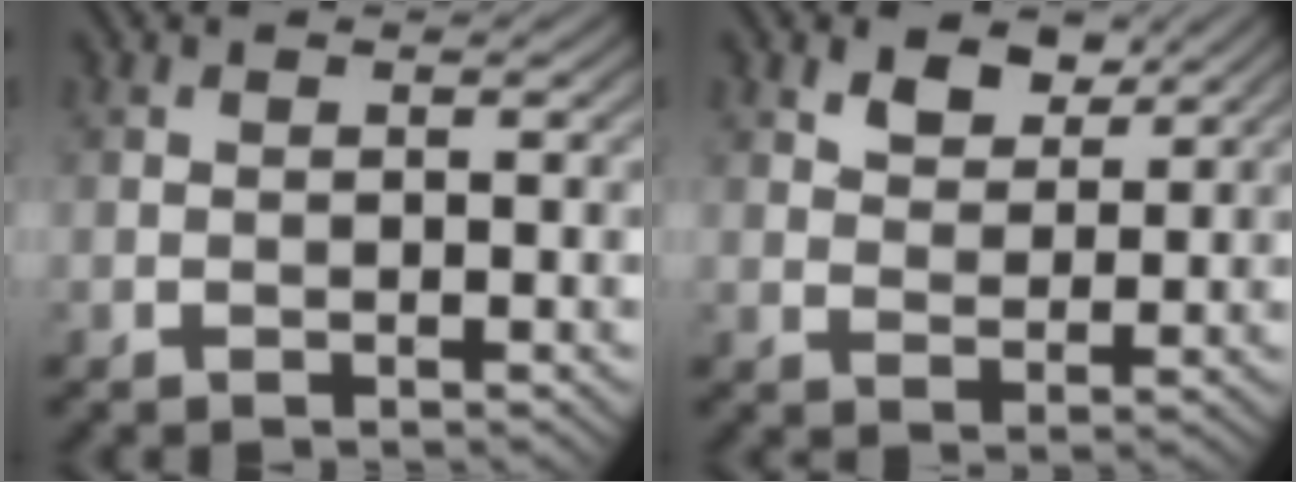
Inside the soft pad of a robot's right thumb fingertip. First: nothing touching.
{"total": 4.1, "force": [2.8, 2.2, 2.1], "torque": [-0.047, -0.004, 0.050]}